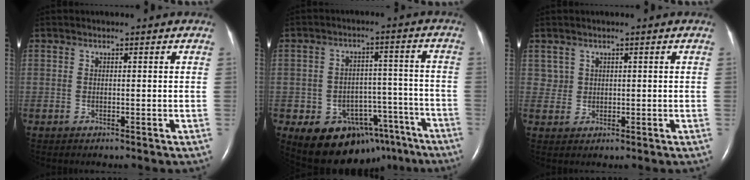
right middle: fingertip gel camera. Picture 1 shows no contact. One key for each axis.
{"total": 13.3, "fx": -8.6, "fy": 8.5, "fz": 5.6, "tx": -0.059, "ty": 0.045, "tz": -0.115}
{"total": 1.7, "fx": 0.9, "fy": 1.4, "fz": -0.1, "tx": 0.014, "ty": 0.007, "tz": 0.012}